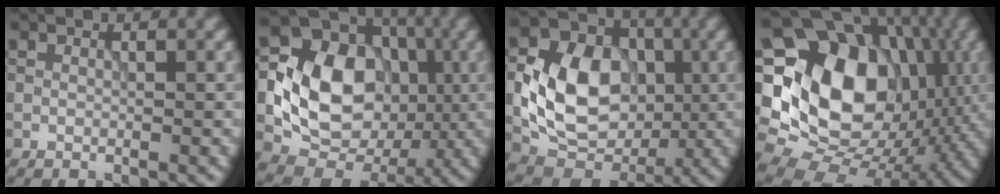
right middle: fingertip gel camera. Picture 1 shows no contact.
{"total": 11.0, "force": [-0.8, 8.7, 6.6], "torque": [-0.127, 0.001, -0.020]}
{"total": 9.6, "force": [-0.8, 7.2, 6.3], "torque": [-0.118, 0.003, -0.017]}
{"total": 17.2, "force": [2.1, 13.6, 10.3], "torque": [-0.195, 0.006, 0.031]}